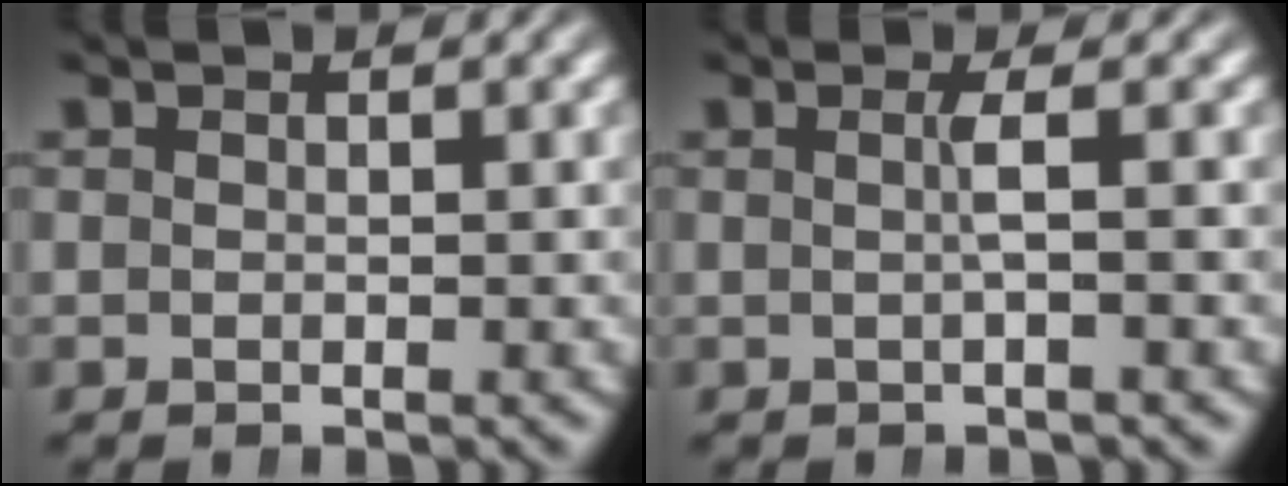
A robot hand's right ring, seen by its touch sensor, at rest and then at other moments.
{"total": 0.9, "force": [-0.1, -0.2, 0.9], "torque": [-0.017, -0.003, 0.001]}